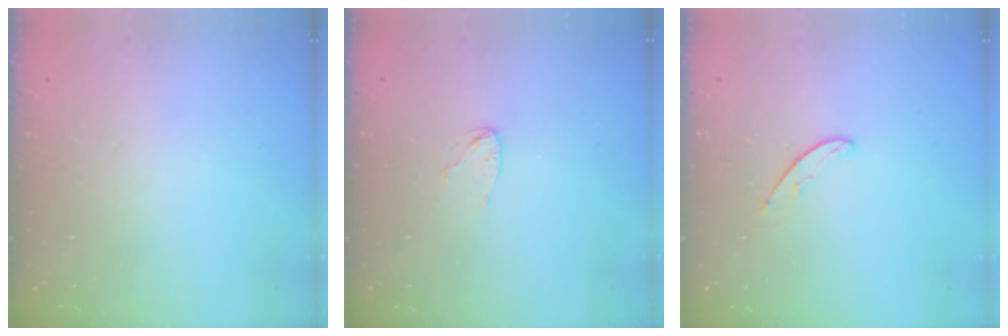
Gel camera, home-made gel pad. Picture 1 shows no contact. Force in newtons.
{"total": 2.5, "press": 2.5, "slide": 0.2}
{"total": 5.1, "press": 5.0, "slide": 0.4}